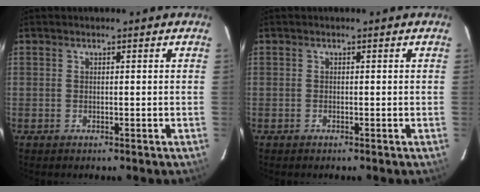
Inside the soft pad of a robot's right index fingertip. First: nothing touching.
{"total": 0.0}